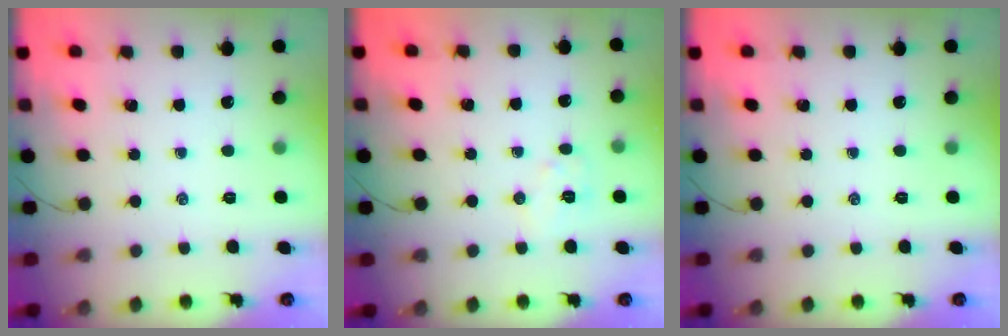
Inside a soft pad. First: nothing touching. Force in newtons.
{"total": 6.1, "press": 6.0, "slide": 1.1}
{"total": 0.0}